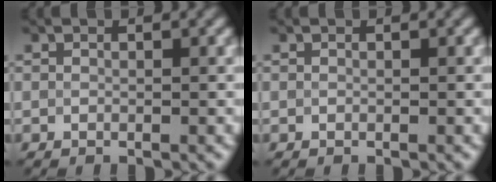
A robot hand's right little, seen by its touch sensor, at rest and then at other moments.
{"total": 0.0}